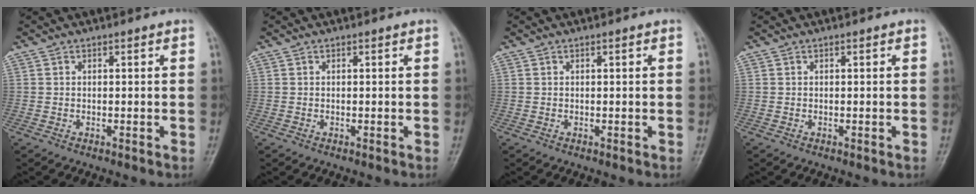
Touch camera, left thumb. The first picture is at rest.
{"total": 0.0}
{"total": 0.0}
{"total": 0.0}